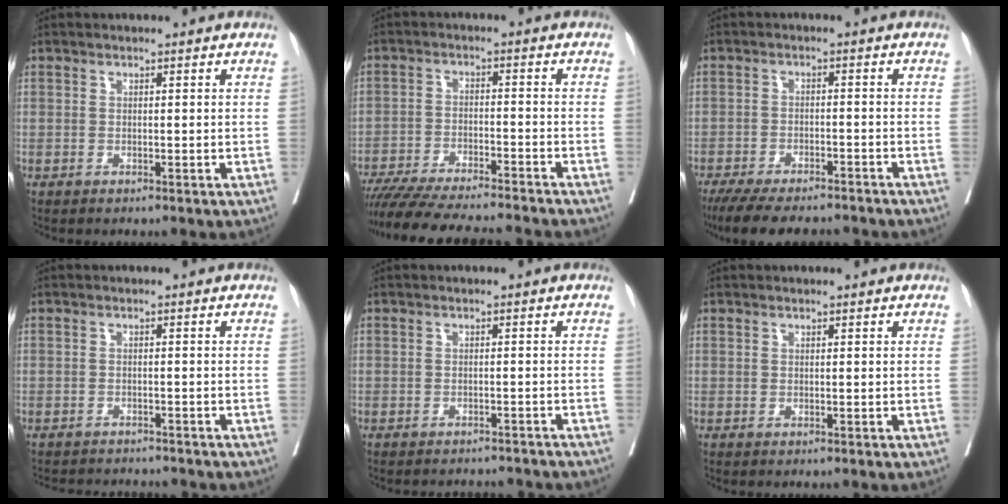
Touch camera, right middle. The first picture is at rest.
{"total": 16.0, "force": [-14.5, 0.8, 6.5], "torque": [-0.103, -0.018, -0.221]}
{"total": 13.4, "force": [-11.7, 2.9, 5.8], "torque": [-0.097, -0.010, -0.167]}
{"total": 6.8, "force": [-6.6, 1.3, 1.2], "torque": [-0.012, 0.000, -0.088]}
{"total": 7.6, "force": [-7.3, 1.7, 1.6], "torque": [-0.014, 0.001, -0.078]}
{"total": 0.0}